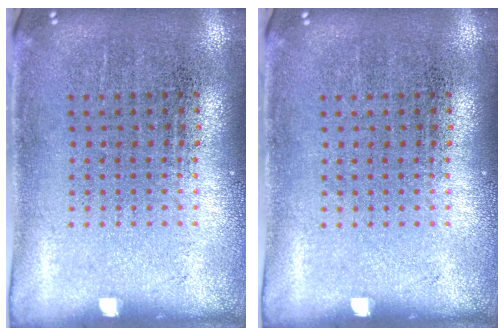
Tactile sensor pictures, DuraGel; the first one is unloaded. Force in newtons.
{"total": 0.0}